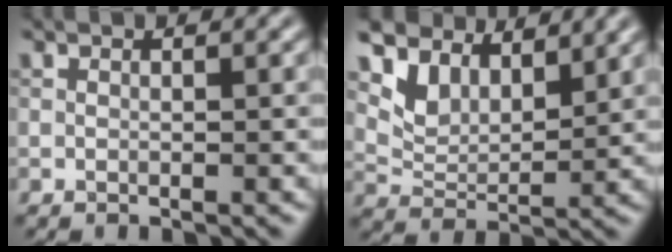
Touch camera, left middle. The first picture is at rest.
{"total": 5.9, "force": [4.7, 2.7, 2.3], "torque": [-0.058, 0.001, 0.080]}